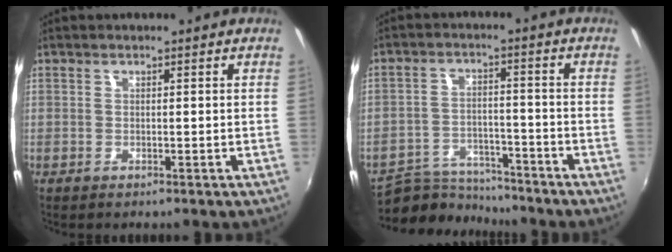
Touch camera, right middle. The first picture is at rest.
{"total": 8.7, "force": [-8.1, 2.8, 1.2], "torque": [-0.042, 0.010, -0.132]}